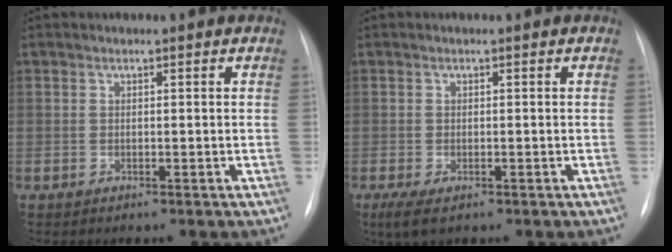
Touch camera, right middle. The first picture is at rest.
{"total": 3.6, "force": [-1.9, 1.6, 2.6], "torque": [-0.050, -0.009, -0.026]}